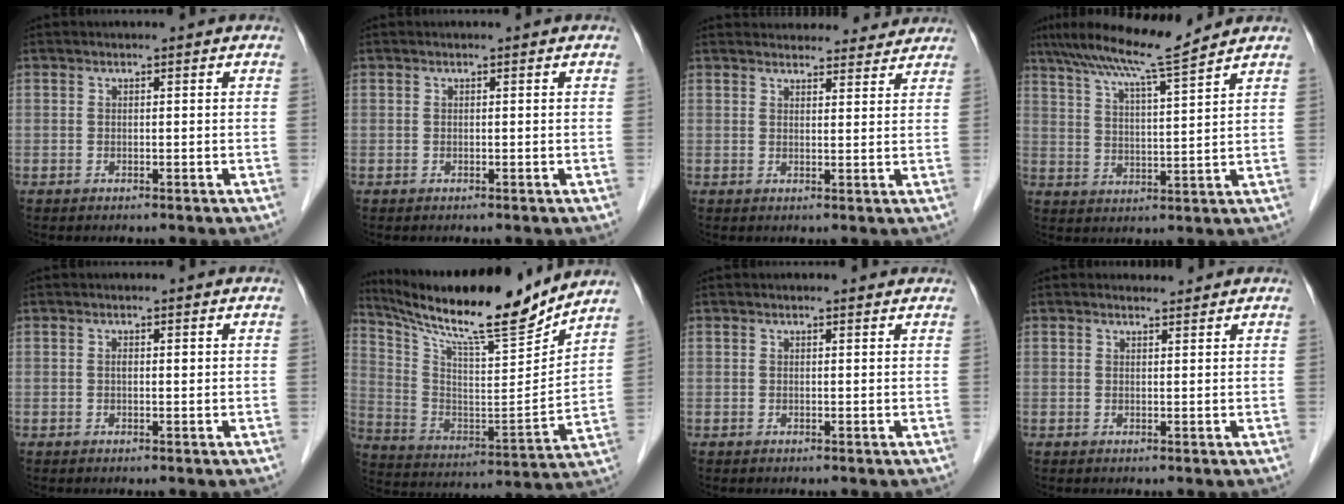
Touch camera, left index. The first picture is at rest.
{"total": 0.0}
{"total": 11.2, "force": [10.7, 2.7, 1.9], "torque": [-0.003, 0.019, 0.120]}
{"total": 9.9, "force": [8.6, -1.4, 4.7], "torque": [-0.085, 0.009, 0.146]}
{"total": 1.0, "force": [0.2, 0.4, 0.9], "torque": [-0.018, 0.002, 0.002]}
{"total": 20.8, "force": [18.5, 1.1, 9.6], "torque": [-0.181, -0.031, 0.303]}
{"total": 0.6, "force": [0.5, 0.2, 0.1], "torque": [-0.013, 0.001, 0.004]}
{"total": 1.1, "force": [1.1, 0.3, 0.0], "torque": [-0.012, 0.000, 0.018]}